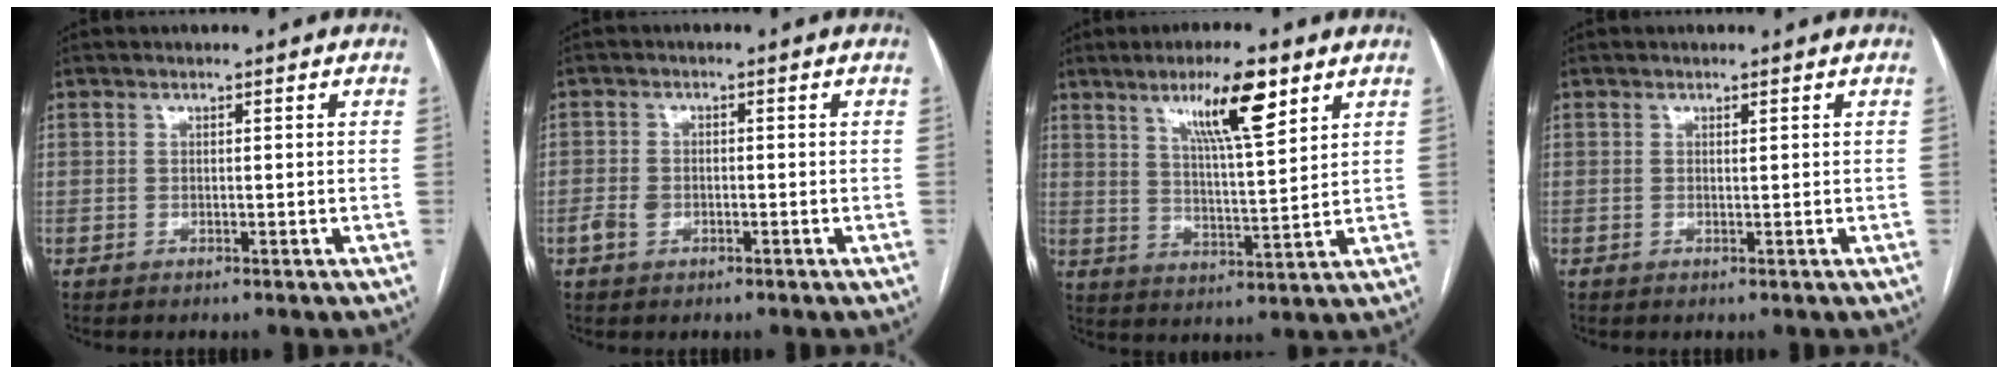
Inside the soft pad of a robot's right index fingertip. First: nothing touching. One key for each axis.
{"total": 2.2, "fx": -1.0, "fy": 1.5, "fz": 1.3, "tx": -0.024, "ty": 0.006, "tz": -0.014}
{"total": 10.6, "fx": 6.1, "fy": 1.3, "fz": 8.6, "tx": -0.147, "ty": 0.000, "tz": 0.103}
{"total": 0.0}